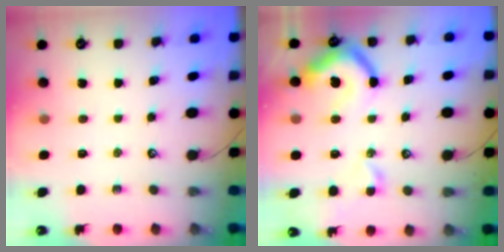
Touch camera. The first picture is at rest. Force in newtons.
{"total": 15.6, "press": 15.4, "slide": 2.5}